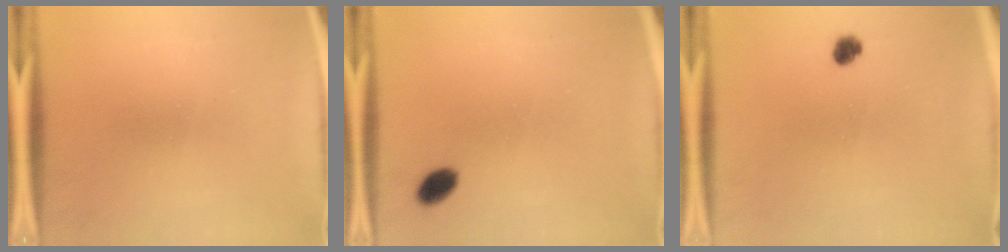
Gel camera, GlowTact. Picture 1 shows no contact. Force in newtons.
{"total": 3.1}
{"total": 2.2}